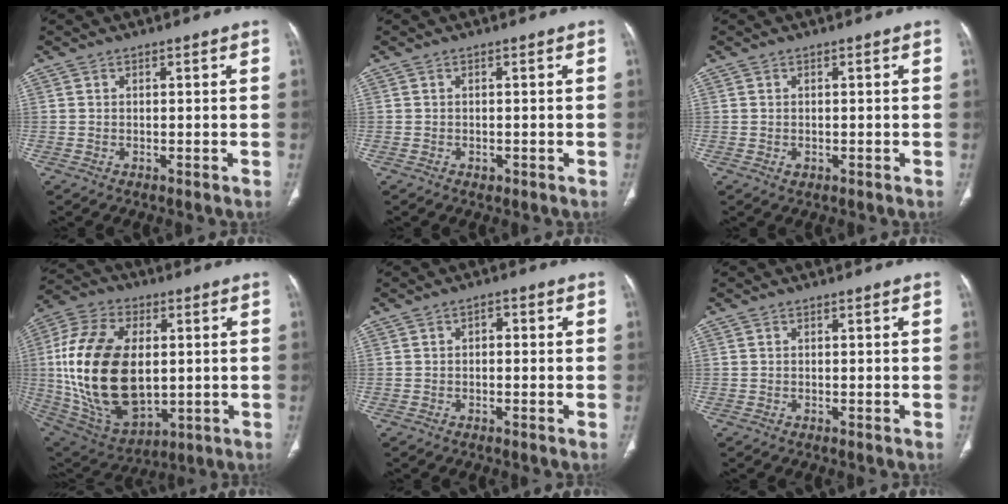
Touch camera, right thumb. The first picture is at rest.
{"total": 0.8, "force": [-0.4, 0.6, 0.4], "torque": [-0.004, -0.001, -0.002]}
{"total": 0.9, "force": [-0.2, 0.7, 0.6], "torque": [-0.008, -0.002, 0.000]}
{"total": 25.4, "force": [1.0, 15.2, 20.3], "torque": [-0.391, -0.010, 0.035]}
{"total": 1.3, "force": [0.0, 0.9, 1.0], "torque": [-0.005, 0.005, -0.007]}
{"total": 0.0}